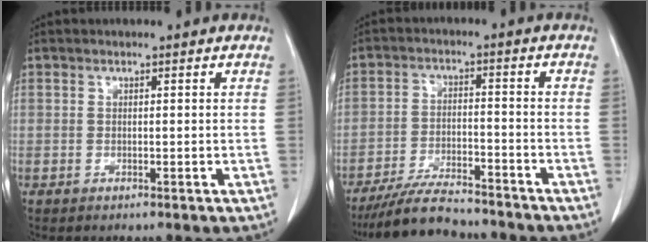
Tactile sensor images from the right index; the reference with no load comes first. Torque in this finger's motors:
{"motor_torque": [-0.55, -0.47, -0.45, -0.13]}